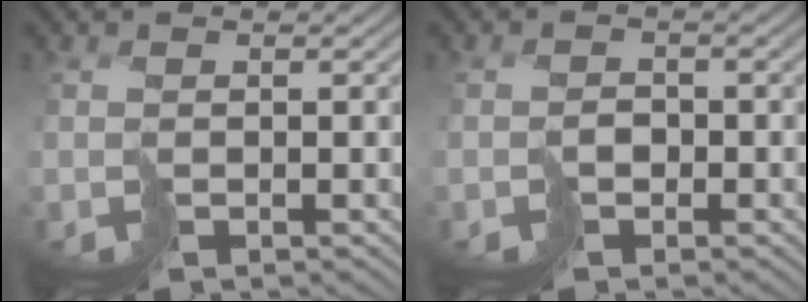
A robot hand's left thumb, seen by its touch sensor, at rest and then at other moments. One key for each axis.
{"total": 1.6, "fx": -0.8, "fy": 1.3, "fz": 0.6, "tx": -0.012, "ty": 0.001, "tz": -0.020}